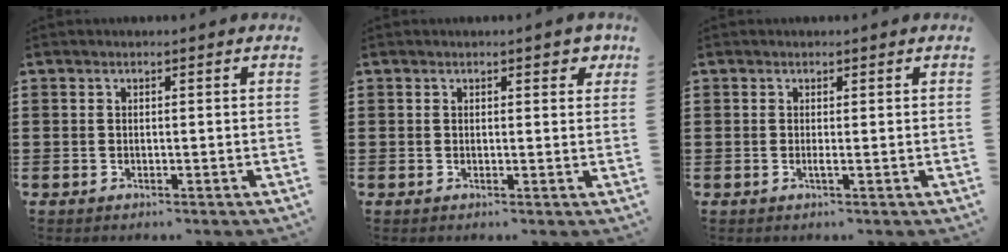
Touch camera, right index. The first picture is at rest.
{"total": 1.6, "force": [0.8, 0.8, 1.0], "torque": [-0.006, 0.002, 0.011]}
{"total": 0.9, "force": [-0.2, 0.0, 0.9], "torque": [-0.018, -0.004, -0.003]}